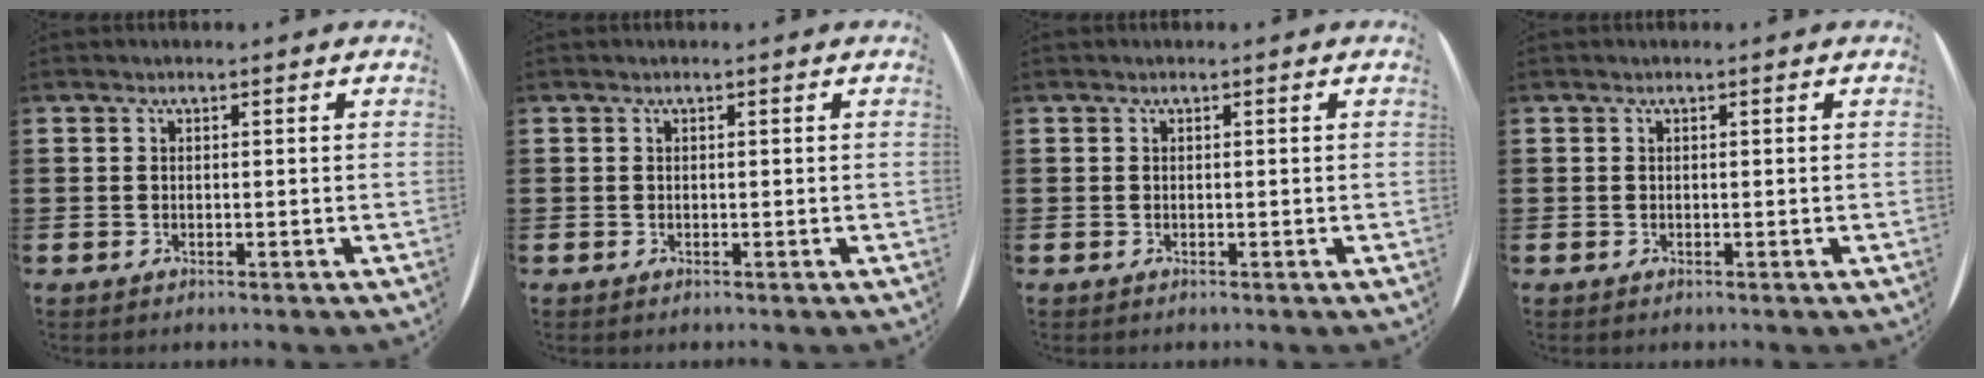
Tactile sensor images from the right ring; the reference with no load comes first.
{"total": 0.0}
{"total": 0.0}
{"total": 0.0}